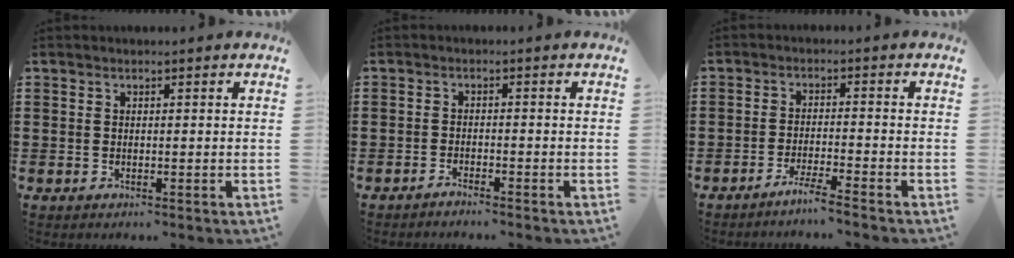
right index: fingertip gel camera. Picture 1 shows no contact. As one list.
[{"total": 1.4, "force": [-1.4, -0.2, 0.1], "torque": [-0.003, 0.002, -0.028]}, {"total": 3.4, "force": [-3.0, -0.7, 1.4], "torque": [-0.029, -0.006, -0.059]}]